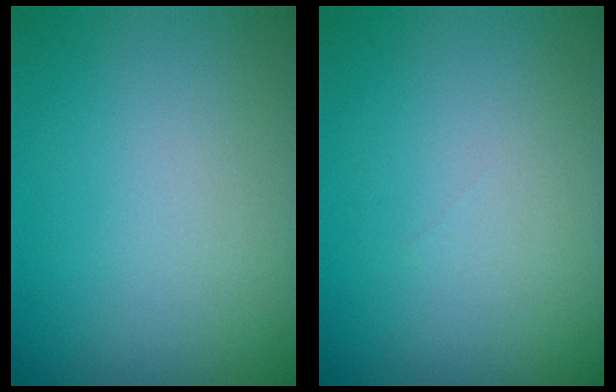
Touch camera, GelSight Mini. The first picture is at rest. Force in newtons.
{"total": 0.0}